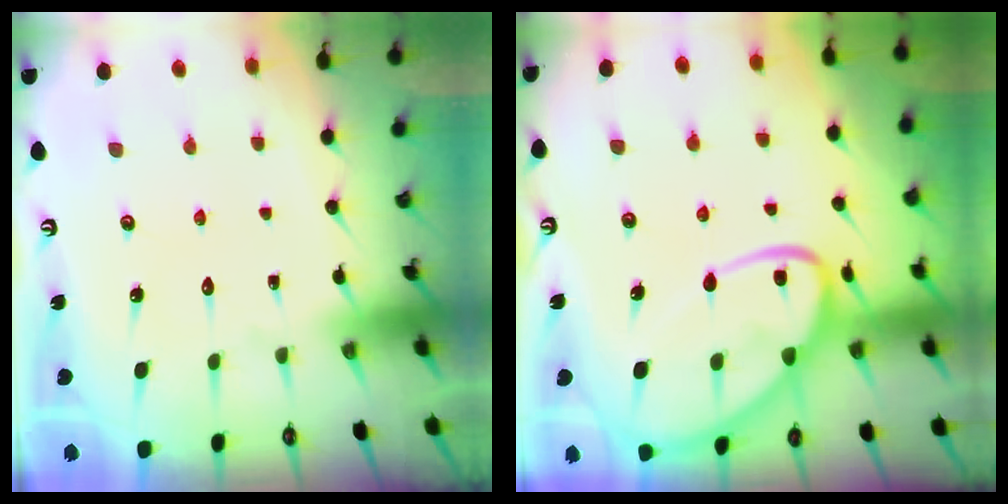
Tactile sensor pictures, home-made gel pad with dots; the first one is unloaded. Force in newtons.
{"total": 14.4, "press": 14.4, "slide": 1.2}